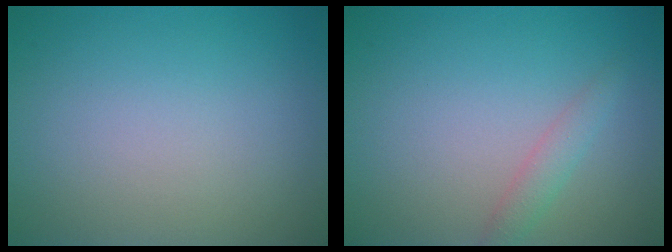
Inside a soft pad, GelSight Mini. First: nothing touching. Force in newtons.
{"total": 1.5, "press": 1.5, "slide": 0.1}